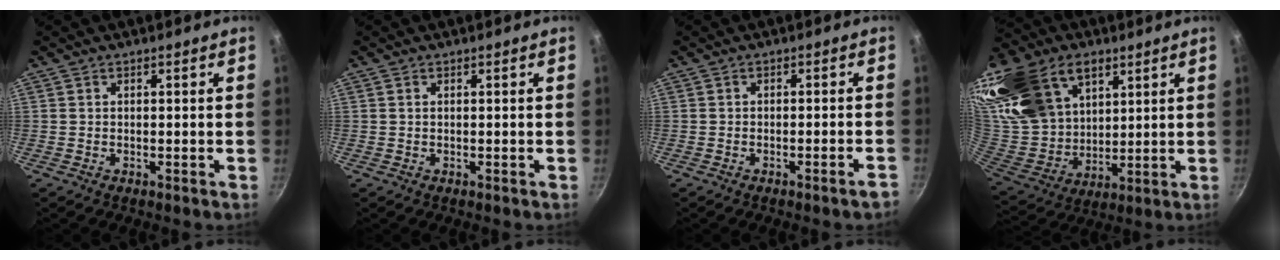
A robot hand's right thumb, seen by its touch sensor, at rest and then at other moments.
{"total": 0.5, "force": [0.3, 0.3, 0.4], "torque": [-0.008, 0.000, 0.005]}
{"total": 2.3, "force": [-1.7, 0.1, 1.6], "torque": [-0.020, 0.017, -0.018]}
{"total": 28.0, "force": [13.9, 18.3, 16.0], "torque": [-0.330, -0.018, 0.263]}